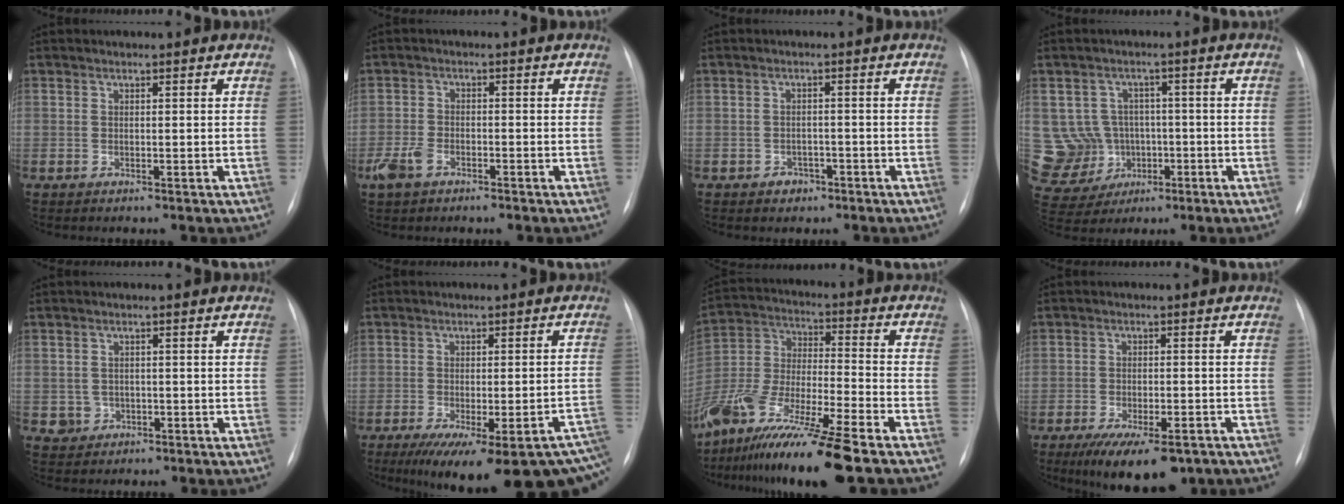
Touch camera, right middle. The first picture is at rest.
{"total": 3.8, "force": [-2.3, 2.0, 2.3], "torque": [-0.055, -0.002, -0.041]}
{"total": 2.4, "force": [-1.4, 1.8, 0.6], "torque": [-0.007, 0.006, -0.016]}
{"total": 10.3, "force": [-1.0, 10.0, 2.3], "torque": [-0.070, 0.028, 0.004]}
{"total": 2.3, "force": [-0.5, 2.2, 0.3], "torque": [0.002, 0.006, -0.003]}
{"total": 22.6, "force": [-15.6, 4.2, 15.7], "torque": [-0.159, -0.022, -0.192]}
{"total": 19.4, "force": [-14.3, 0.7, 13.0], "torque": [-0.287, -0.045, -0.268]}
{"total": 10.9, "force": [-7.5, 3.9, 6.8], "torque": [-0.102, -0.010, -0.111]}